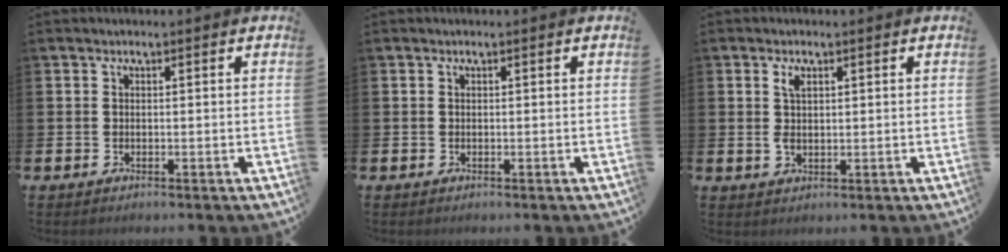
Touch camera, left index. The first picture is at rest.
{"total": 0.0}
{"total": 2.5, "force": [1.2, 1.2, 1.8], "torque": [-0.024, -0.001, 0.017]}